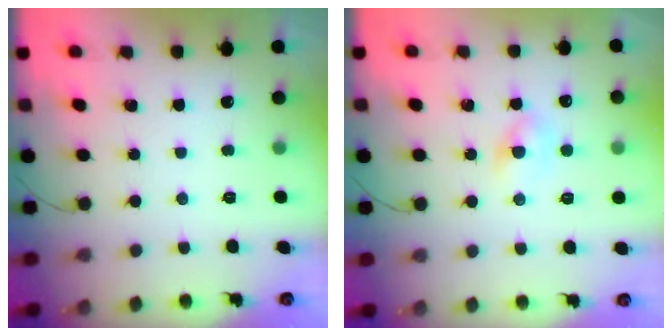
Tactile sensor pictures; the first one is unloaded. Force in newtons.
{"total": 3.3, "press": 3.1, "slide": 1.3}